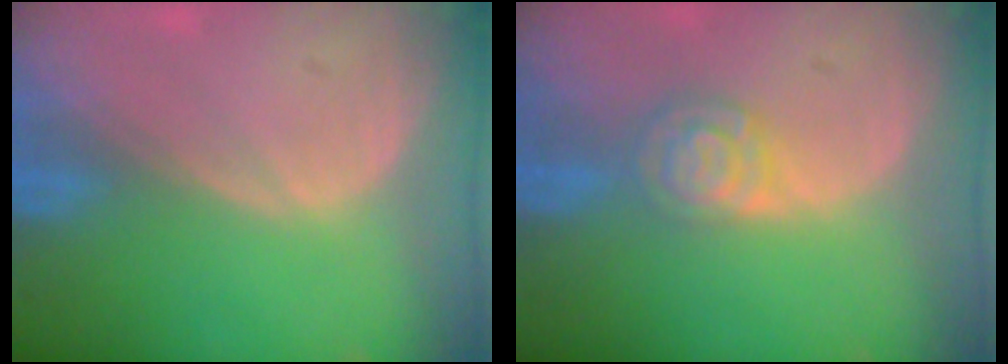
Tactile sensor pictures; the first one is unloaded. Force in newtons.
{"total": 4.8, "press": 4.2, "slide": 2.3}